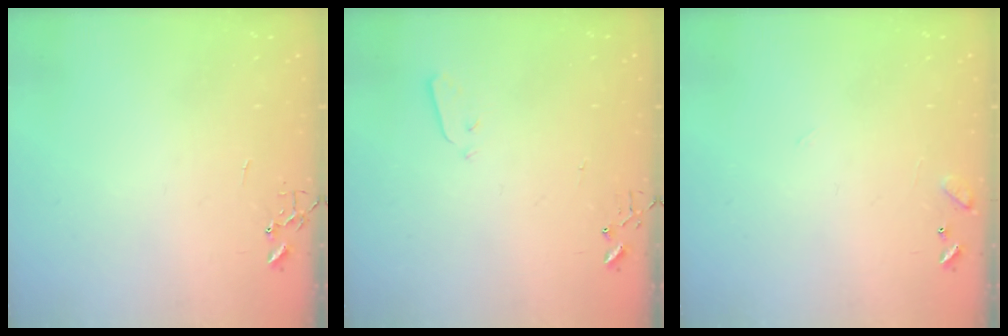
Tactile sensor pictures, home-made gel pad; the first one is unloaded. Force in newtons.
{"total": 2.9, "press": 2.9, "slide": 0.4}
{"total": 8.4, "press": 8.4, "slide": 0.5}